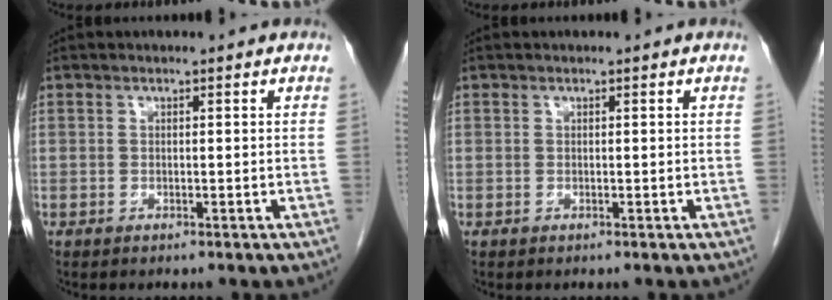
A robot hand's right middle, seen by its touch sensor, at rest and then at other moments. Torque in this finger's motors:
{"motor_torque": [0.00, 0.00, 0.00, 0.00]}